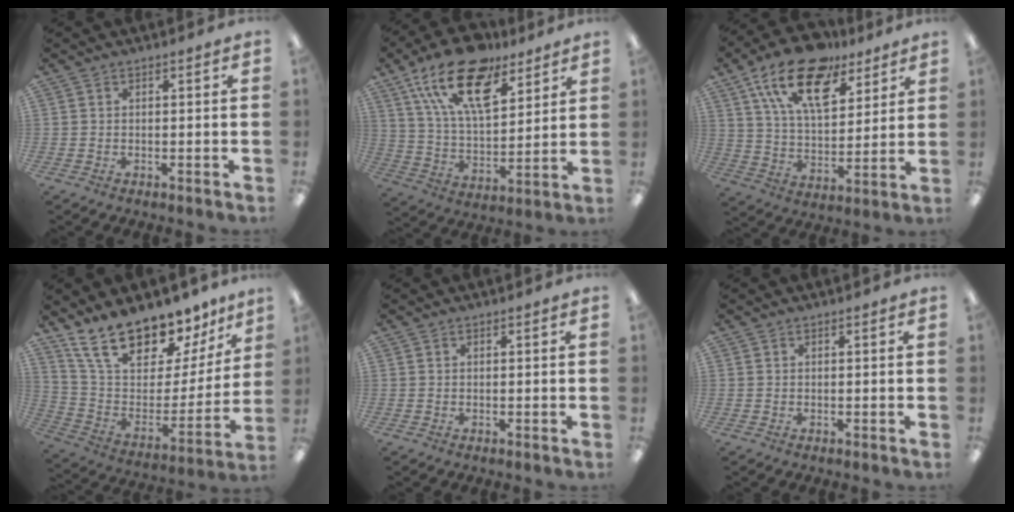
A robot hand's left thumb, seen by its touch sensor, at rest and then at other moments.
{"total": 20.0, "force": [13.1, 9.4, 11.9], "torque": [-0.219, -0.059, 0.234]}
{"total": 19.4, "force": [12.4, 9.8, 11.2], "torque": [-0.201, -0.056, 0.220]}
{"total": 20.0, "force": [16.0, 8.3, 8.6], "torque": [-0.155, -0.115, 0.289]}
{"total": 0.0}
{"total": 0.0}